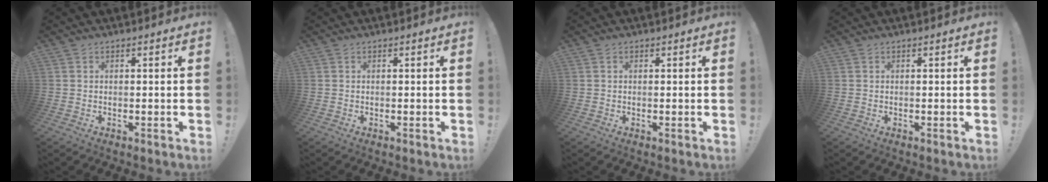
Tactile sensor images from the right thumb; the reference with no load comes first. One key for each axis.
{"total": 0.0}
{"total": 0.0}
{"total": 0.0}